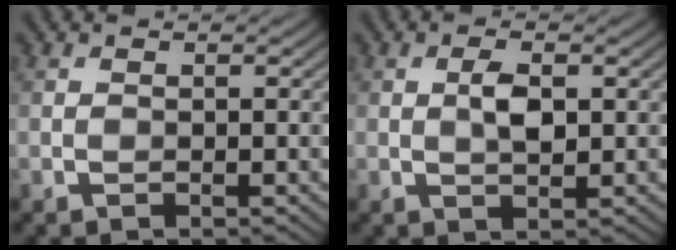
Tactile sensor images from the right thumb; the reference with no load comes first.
{"total": 3.0, "force": [0.4, 1.3, 2.6], "torque": [-0.052, 0.000, 0.007]}